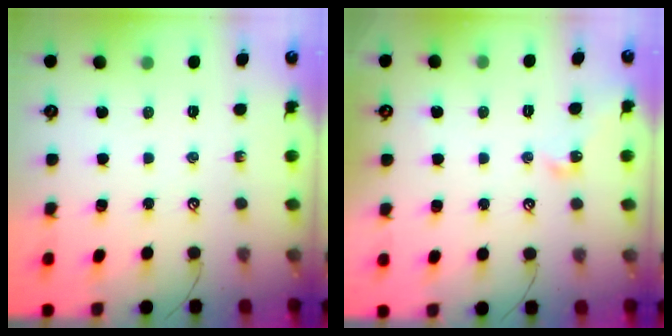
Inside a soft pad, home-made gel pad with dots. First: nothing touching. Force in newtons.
{"total": 3.1, "press": 3.1, "slide": 0.3}